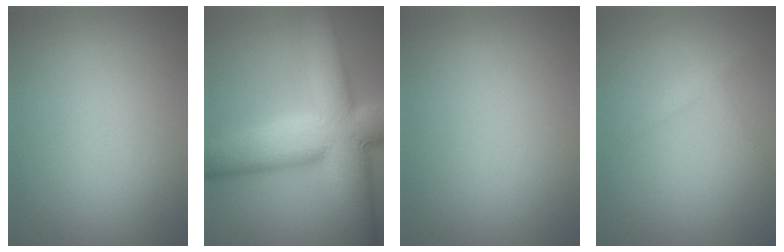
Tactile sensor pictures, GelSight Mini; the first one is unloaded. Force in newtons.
{"total": 13.7, "press": 13.7, "slide": 0.9}
{"total": 0.0}
{"total": 1.3, "press": 1.3, "slide": 0.1}